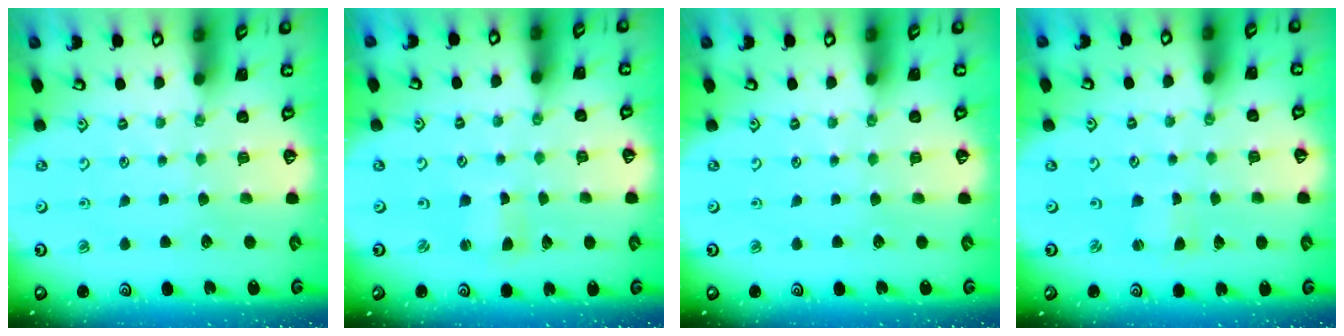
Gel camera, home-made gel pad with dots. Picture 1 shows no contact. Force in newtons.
{"total": 1.2, "press": 1.1, "slide": 0.3}
{"total": 0.0}
{"total": 0.7, "press": 0.7, "slide": 0.2}